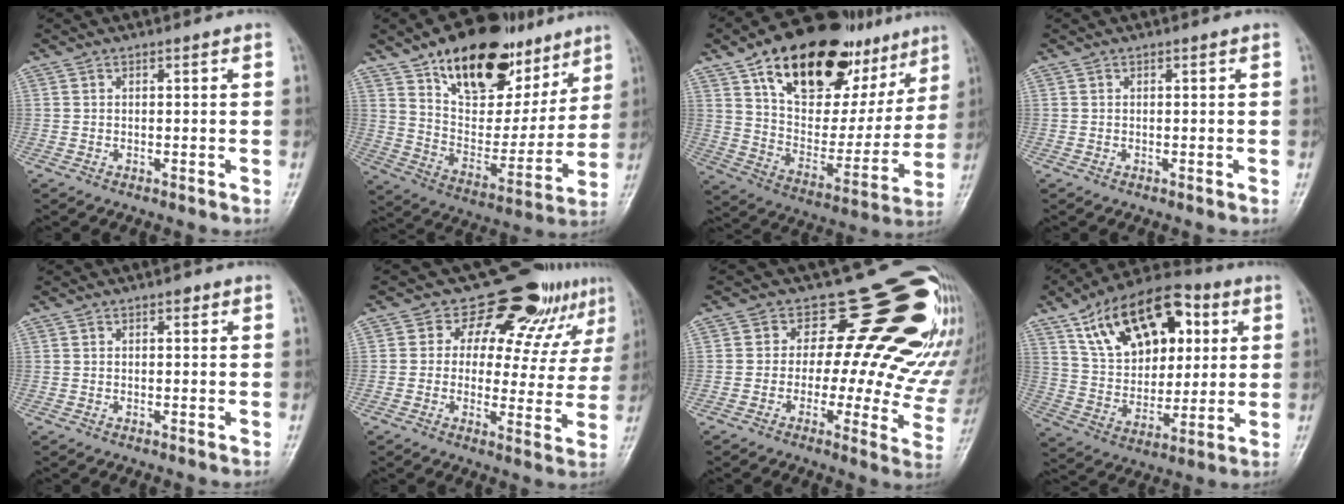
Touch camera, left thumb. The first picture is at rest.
{"total": 25.0, "force": [15.3, 13.1, 14.9], "torque": [-0.184, -0.049, 0.254]}
{"total": 28.9, "force": [17.0, 15.4, 17.7], "torque": [-0.226, -0.029, 0.272]}
{"total": 0.0}
{"total": 0.8, "force": [0.4, 0.5, 0.5], "torque": [-0.001, 0.000, 0.003]}
{"total": 14.6, "force": [9.6, 7.6, 8.0], "torque": [-0.055, -0.044, 0.112]}
{"total": 21.1, "force": [12.2, 10.6, 13.6], "torque": [-0.122, -0.051, 0.128]}
{"total": 21.1, "force": [8.4, 12.8, 14.6], "torque": [-0.191, -0.013, 0.143]}